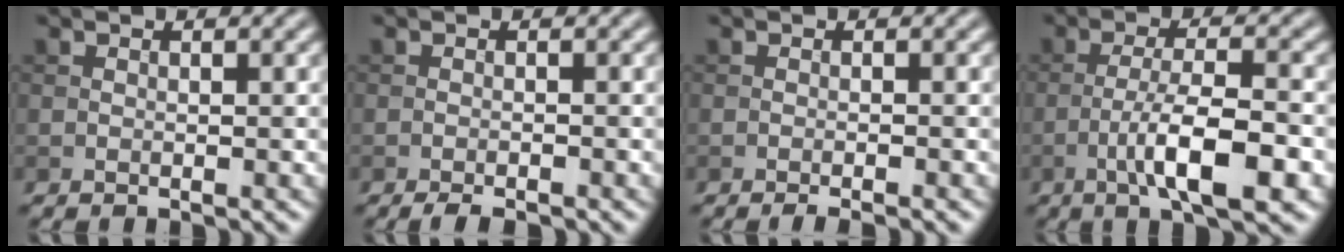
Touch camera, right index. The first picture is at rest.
{"total": 2.0, "force": [-1.5, 0.3, 1.1], "torque": [-0.019, 0.000, -0.026]}
{"total": 1.8, "force": [-1.1, 0.3, 1.4], "torque": [-0.013, 0.001, -0.020]}
{"total": 6.9, "force": [-2.7, 1.7, 6.2], "torque": [-0.108, 0.005, -0.048]}